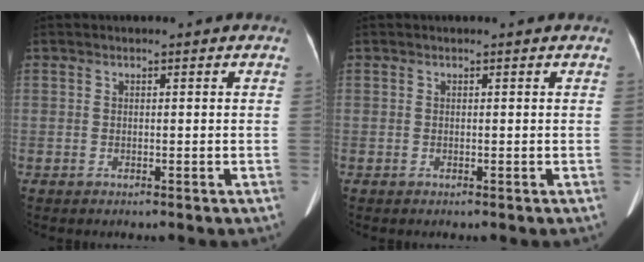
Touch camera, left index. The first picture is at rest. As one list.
[{"total": 0.0}]